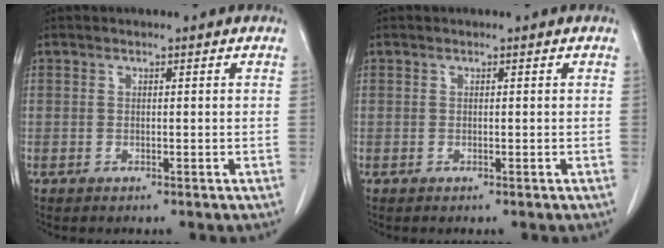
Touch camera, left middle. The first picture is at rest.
{"total": 0.0}